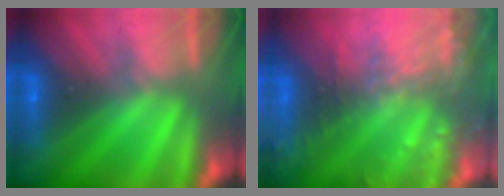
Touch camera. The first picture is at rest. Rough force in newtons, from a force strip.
{"total": 5.9}